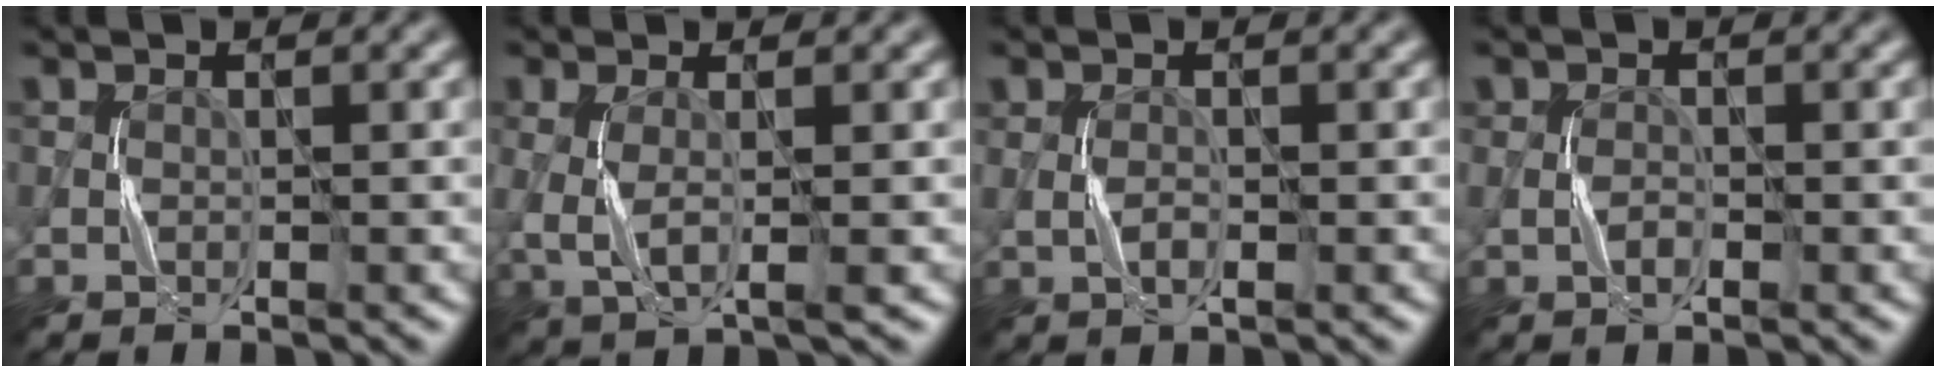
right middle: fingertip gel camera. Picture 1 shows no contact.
{"total": 2.7, "force": [0.4, 1.0, 2.5], "torque": [-0.061, -0.003, 0.008]}
{"total": 0.8, "force": [0.0, 0.3, 0.7], "torque": [-0.016, -0.003, 0.001]}
{"total": 0.9, "force": [-0.2, 0.6, 0.6], "torque": [-0.010, 0.002, -0.006]}